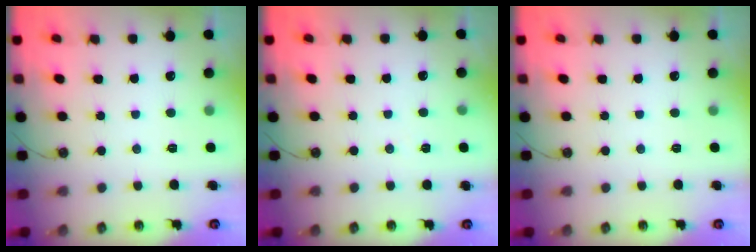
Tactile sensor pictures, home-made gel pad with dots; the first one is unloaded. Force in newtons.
{"total": 4.8, "press": 1.9, "slide": 4.4}
{"total": 0.0}